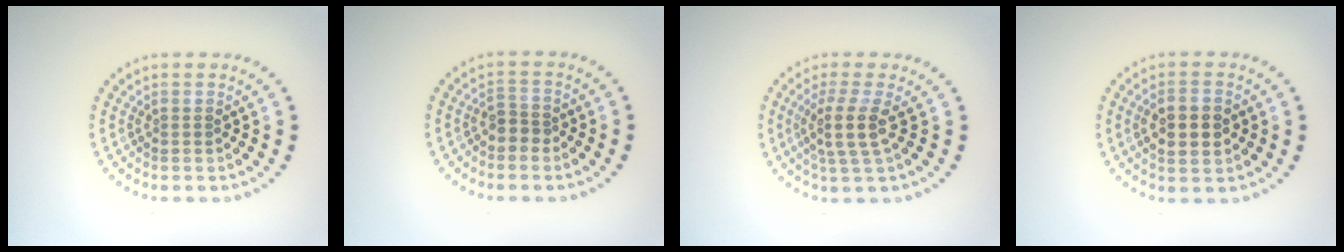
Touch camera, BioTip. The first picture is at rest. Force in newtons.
{"total": 1.6, "press": 1.4, "slide": 0.7}
{"total": 2.9, "press": 2.1, "slide": 2.0}
{"total": 3.2, "press": 3.2, "slide": 0.2}